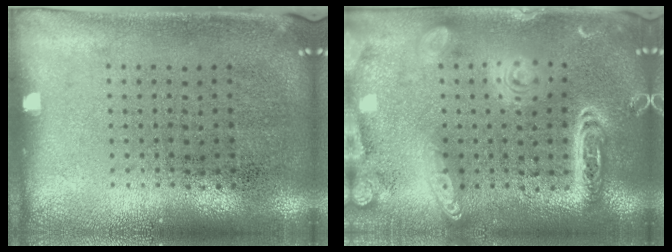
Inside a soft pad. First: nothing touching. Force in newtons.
{"total": 3.9, "press": 3.9, "slide": 0.3}